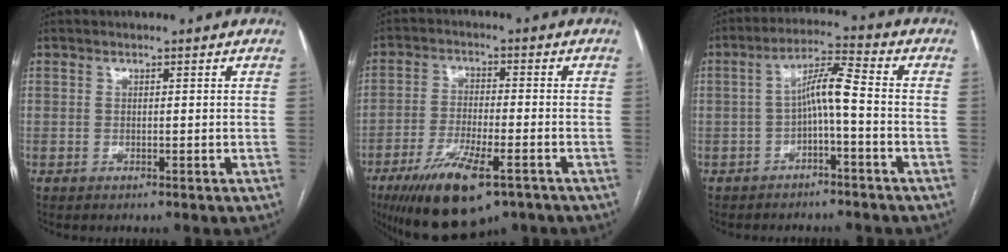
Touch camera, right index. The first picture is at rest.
{"total": 13.0, "force": [-7.8, 3.5, 9.8], "torque": [-0.177, -0.023, -0.126]}
{"total": 6.1, "force": [-1.4, 0.4, 5.9], "torque": [-0.104, 0.027, -0.025]}